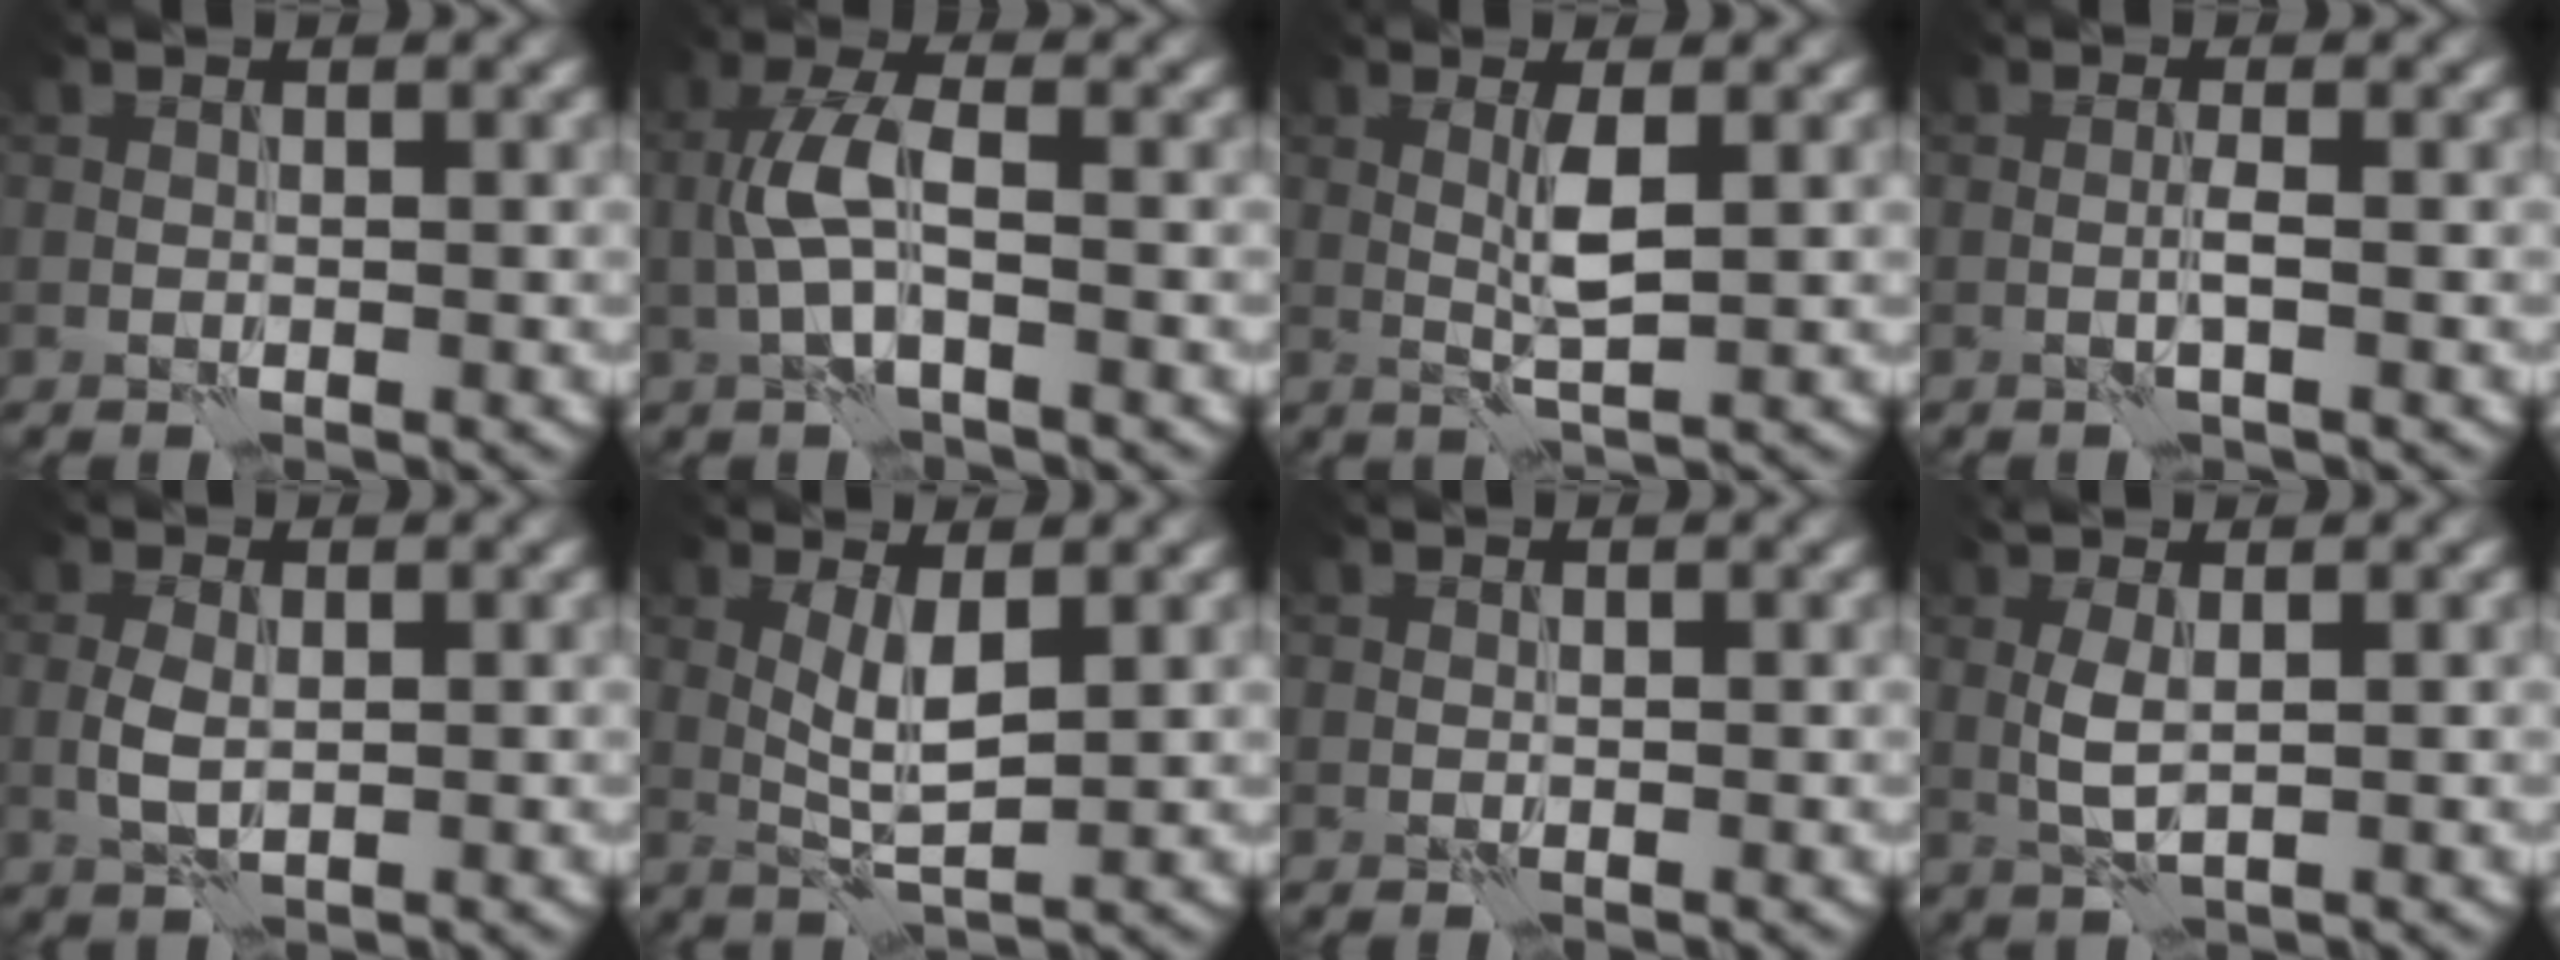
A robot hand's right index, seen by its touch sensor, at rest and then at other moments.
{"total": 3.9, "force": [-0.6, 1.4, 3.6], "torque": [-0.082, 0.010, -0.019]}
{"total": 2.5, "force": [0.7, 0.3, 2.4], "torque": [-0.050, 0.000, 0.013]}
{"total": 0.9, "force": [-0.1, -0.1, 0.9], "torque": [-0.021, 0.003, -0.005]}
{"total": 2.0, "force": [0.1, 1.2, 1.6], "torque": [-0.041, -0.001, 0.000]}
{"total": 3.1, "force": [1.0, 0.8, 2.9], "torque": [-0.061, -0.004, 0.021]}
{"total": 0.0}
{"total": 2.4, "force": [0.7, 0.7, 2.2], "torque": [-0.054, 0.003, 0.014]}